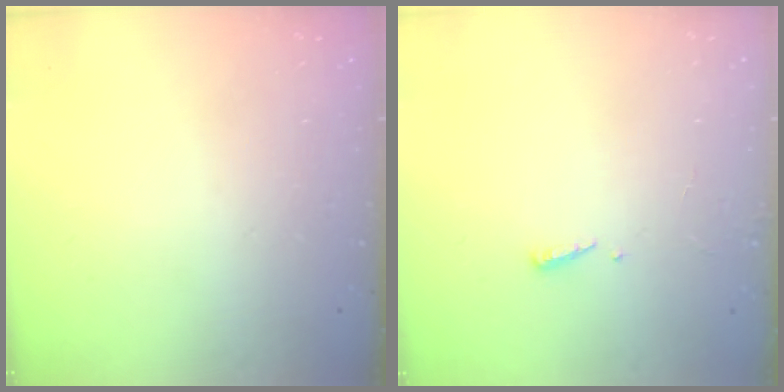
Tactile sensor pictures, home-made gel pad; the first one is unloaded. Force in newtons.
{"total": 2.4, "press": 2.4, "slide": 0.2}